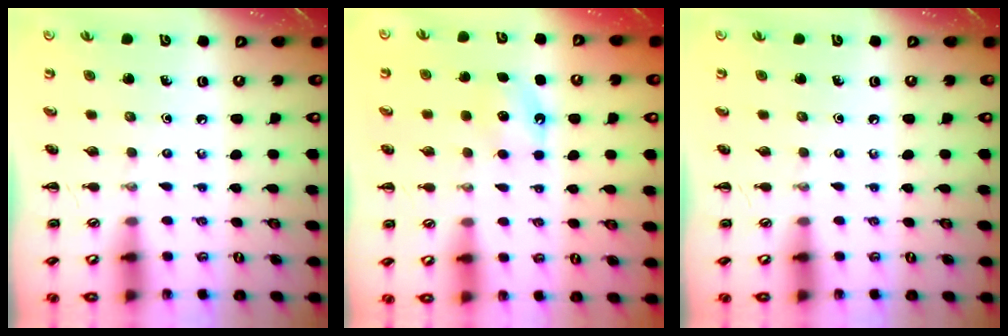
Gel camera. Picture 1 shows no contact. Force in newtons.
{"total": 6.0, "press": 5.8, "slide": 1.6}
{"total": 0.0}